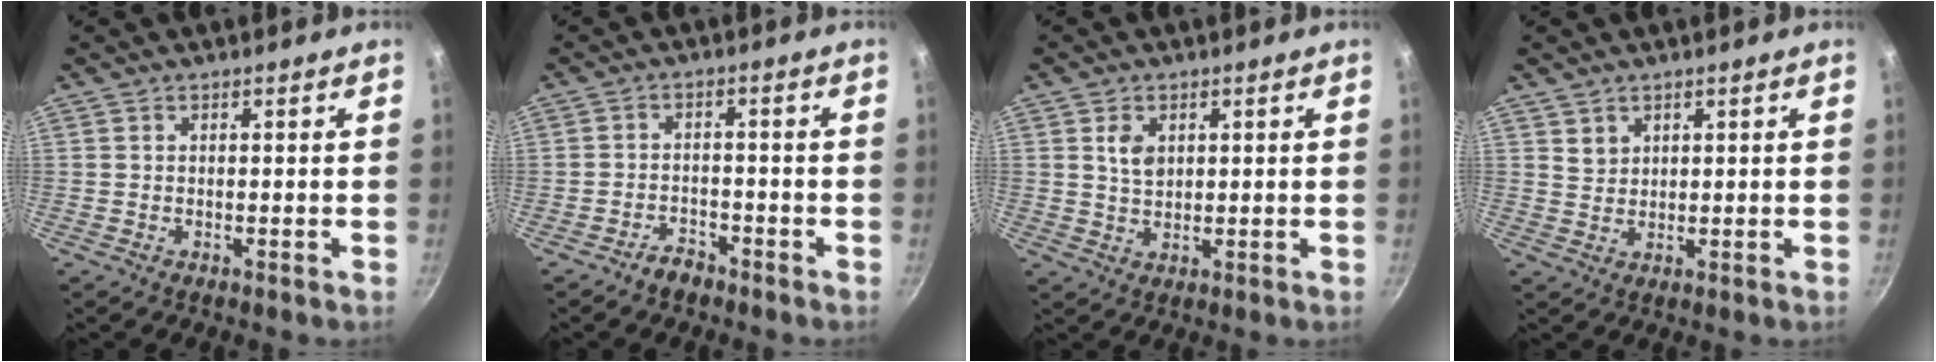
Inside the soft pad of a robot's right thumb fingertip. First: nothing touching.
{"total": 3.1, "force": [-2.6, 1.5, 0.9], "torque": [-0.005, 0.032, -0.041]}
{"total": 4.1, "force": [1.3, 2.9, 2.6], "torque": [-0.037, -0.006, 0.025]}
{"total": 2.5, "force": [1.4, 1.9, 0.6], "torque": [0.003, 0.000, 0.030]}